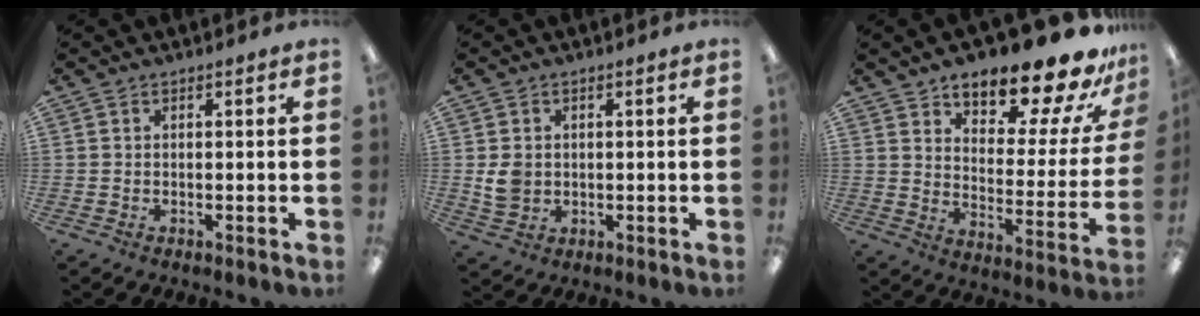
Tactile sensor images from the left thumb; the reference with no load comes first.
{"total": 4.9, "force": [0.3, 4.1, 2.5], "torque": [-0.038, 0.000, 0.004]}
{"total": 19.8, "force": [16.2, 6.7, 9.1], "torque": [-0.121, -0.113, 0.266]}